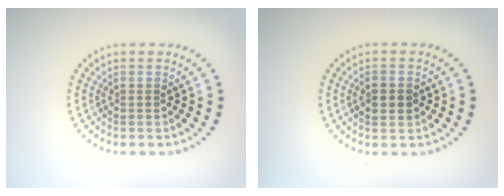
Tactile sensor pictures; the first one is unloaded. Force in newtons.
{"total": 2.5, "press": 2.5, "slide": 0.2}